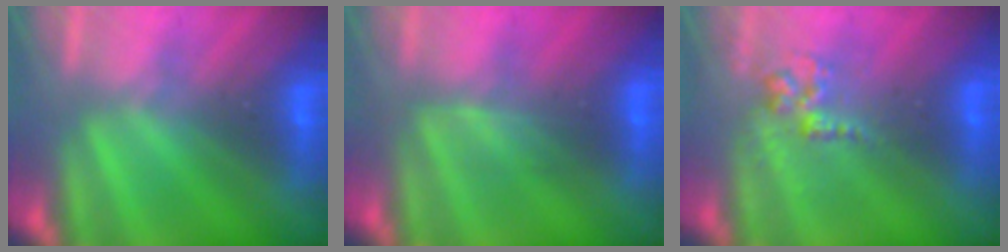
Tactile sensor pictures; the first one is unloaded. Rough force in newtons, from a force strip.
{"total": 2.4}
{"total": 2.6}